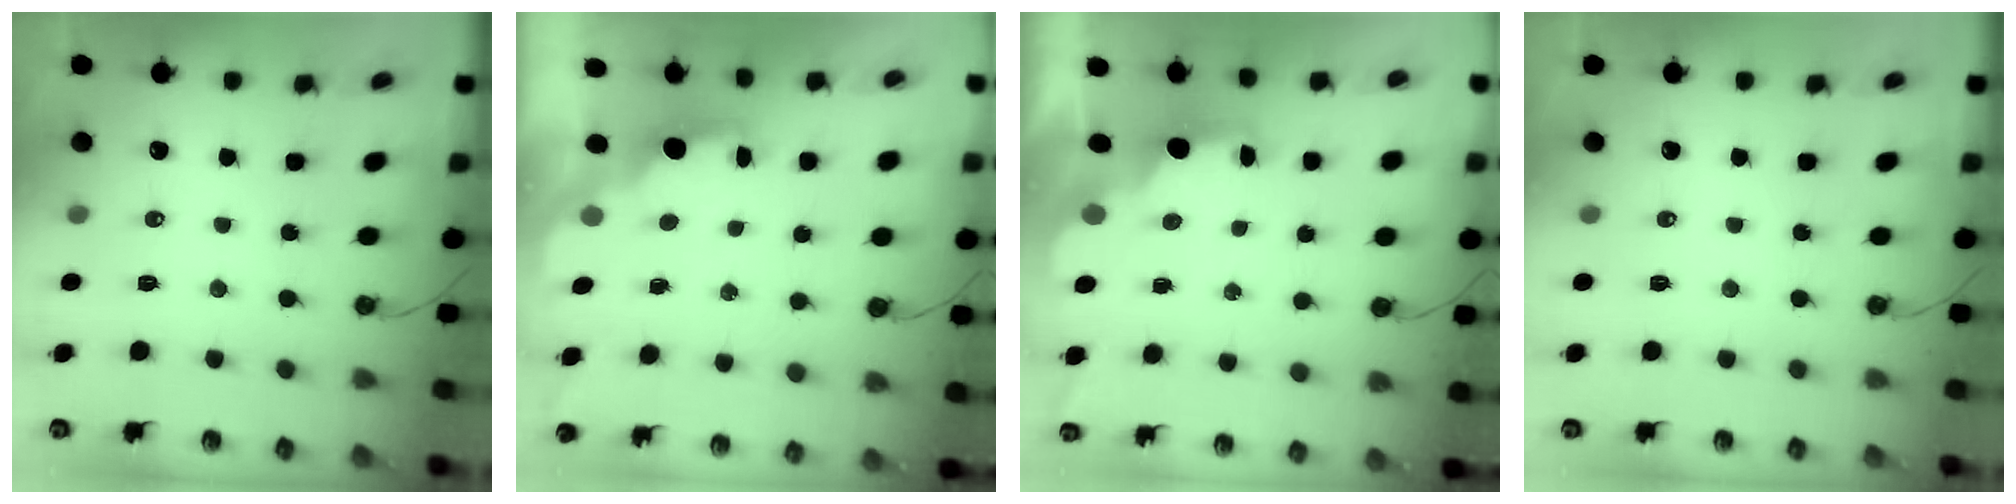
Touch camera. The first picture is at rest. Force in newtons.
{"total": 1.8, "press": 1.7, "slide": 0.8}
{"total": 2.4, "press": 2.3, "slide": 0.8}
{"total": 0.0}